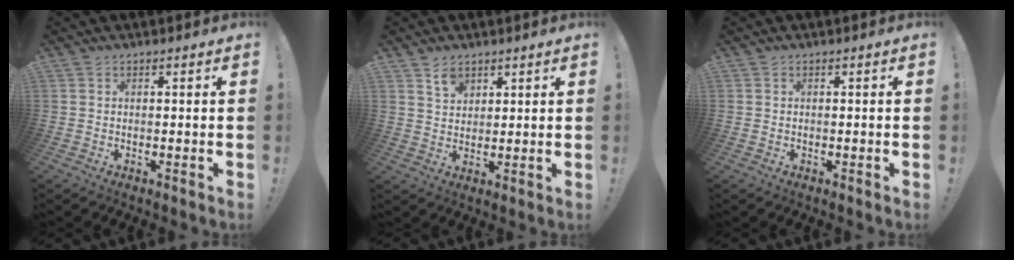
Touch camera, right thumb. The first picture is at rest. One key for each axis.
{"total": 4.8, "fx": 3.4, "fy": 2.8, "fz": 1.7, "tx": -0.017, "ty": -0.019, "tz": 0.060}
{"total": 0.0}